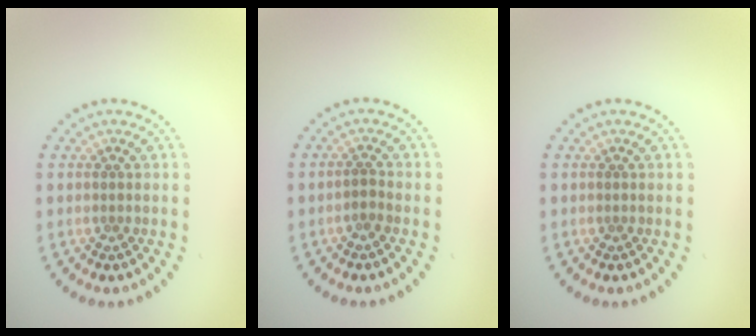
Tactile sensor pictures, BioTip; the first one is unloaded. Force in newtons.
{"total": 0.7, "press": 0.5, "slide": 0.5}
{"total": 0.0}